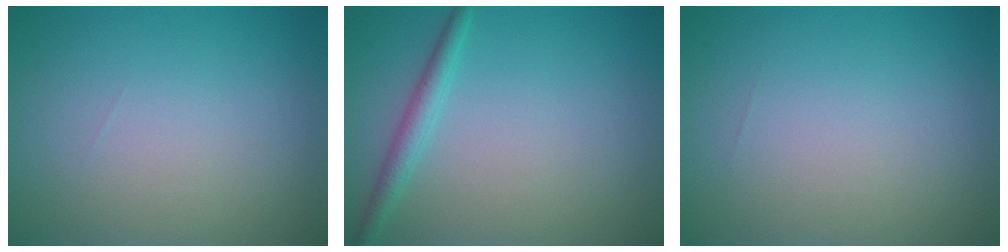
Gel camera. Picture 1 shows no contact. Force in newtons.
{"total": 2.0, "press": 2.0, "slide": 0.1}
{"total": 0.0}